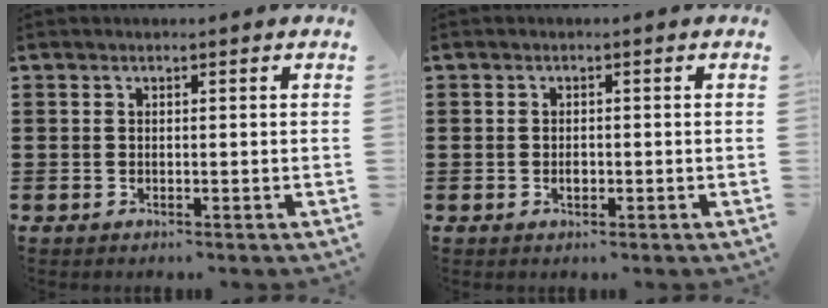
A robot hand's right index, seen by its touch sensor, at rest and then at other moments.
{"total": 1.4, "force": [-0.3, 0.8, 1.2], "torque": [-0.023, 0.000, -0.006]}